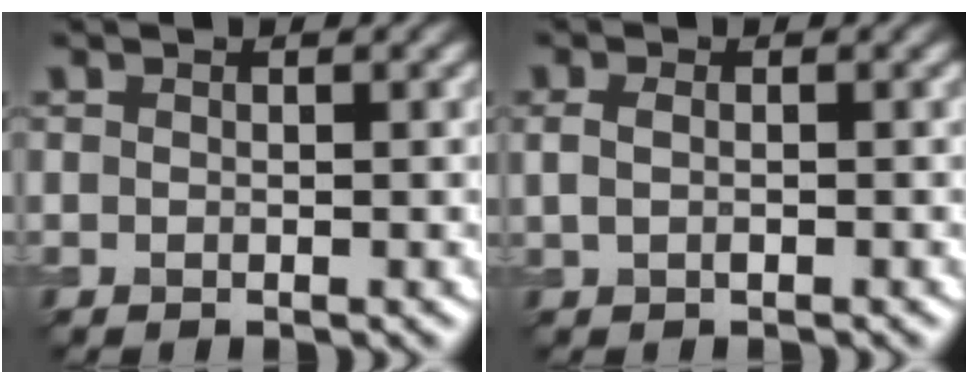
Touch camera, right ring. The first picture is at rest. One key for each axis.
{"total": 0.8, "fx": -0.1, "fy": 0.3, "fz": 0.7, "tx": -0.017, "ty": 0.005, "tz": -0.004}